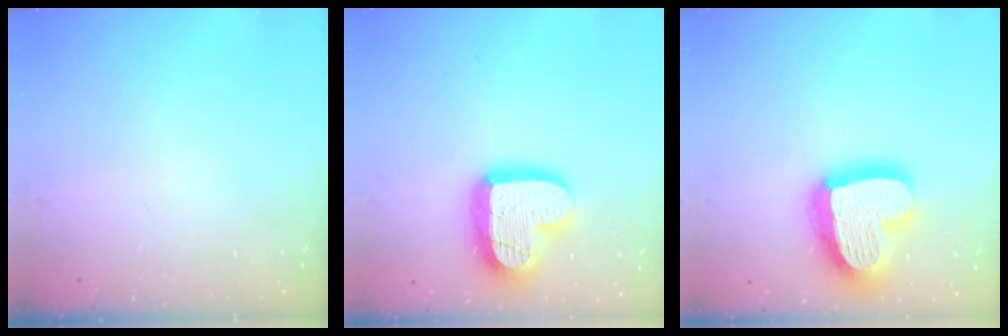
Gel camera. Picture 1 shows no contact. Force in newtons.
{"total": 19.2, "press": 19.1, "slide": 1.8}
{"total": 21.5, "press": 21.4, "slide": 2.1}